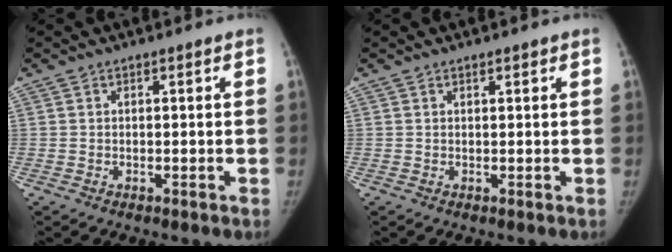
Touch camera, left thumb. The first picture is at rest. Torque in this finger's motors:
{"motor_torque": [-0.25, 0.01, -0.03, 0.48, -0.01]}